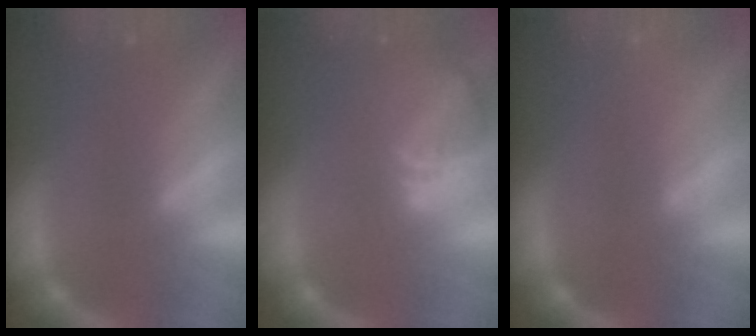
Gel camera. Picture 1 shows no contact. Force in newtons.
{"total": 6.1}
{"total": 3.0}